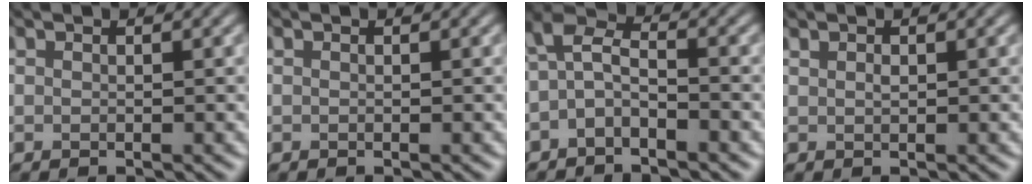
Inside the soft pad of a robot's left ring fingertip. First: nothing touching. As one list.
[{"total": 0.0}, {"total": 2.8, "force": [-1.1, 1.2, 2.3], "torque": [-0.047, 0.013, -0.033]}, {"total": 0.6, "force": [0.3, 0.3, 0.4], "torque": [-0.009, 0.003, 0.009]}]